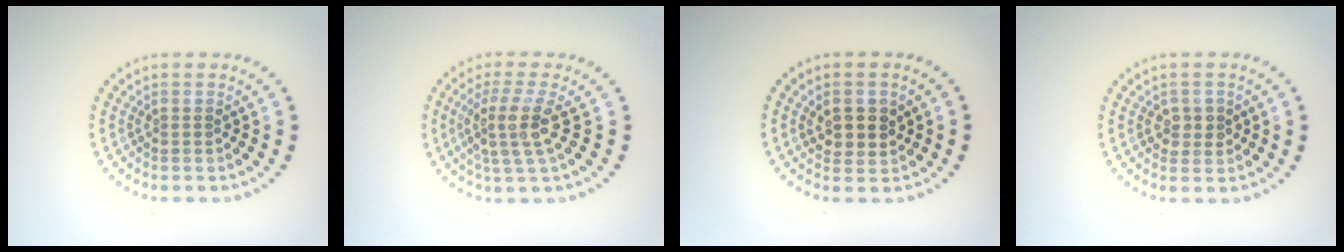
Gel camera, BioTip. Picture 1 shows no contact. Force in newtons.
{"total": 3.8, "press": 2.9, "slide": 2.4}
{"total": 2.7, "press": 2.7, "slide": 0.6}
{"total": 1.8, "press": 1.8, "slide": 0.2}